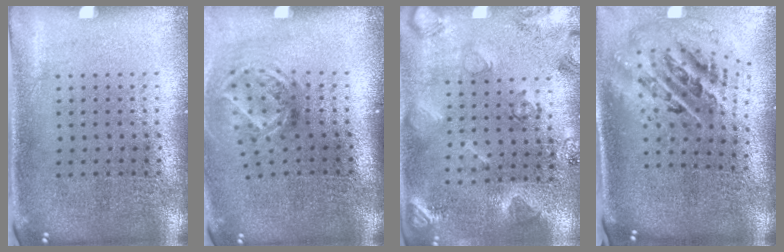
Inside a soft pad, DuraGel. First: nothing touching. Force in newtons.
{"total": 1.9, "press": 1.3, "slide": 1.4}
{"total": 2.1, "press": 2.1, "slide": 0.5}
{"total": 2.3, "press": 1.6, "slide": 1.7}